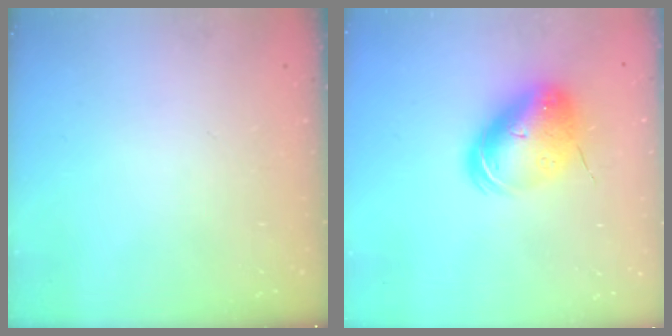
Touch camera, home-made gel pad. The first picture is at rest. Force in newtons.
{"total": 13.0, "press": 12.7, "slide": 2.4}